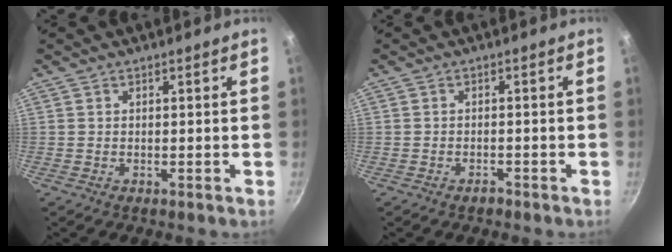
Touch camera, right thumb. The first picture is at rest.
{"total": 1.3, "force": [-1.1, 0.5, 0.5], "torque": [-0.008, 0.012, -0.015]}